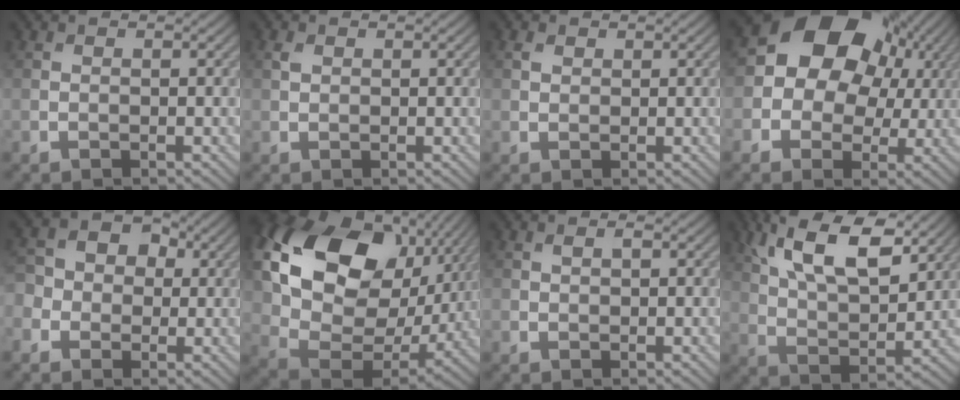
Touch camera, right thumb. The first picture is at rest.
{"total": 0.9, "force": [0.5, 0.5, 0.5], "torque": [-0.014, 0.004, 0.010]}
{"total": 1.1, "force": [0.7, 0.6, 0.5], "torque": [-0.013, 0.004, 0.014]}
{"total": 13.2, "force": [3.5, 10.4, 7.4], "torque": [-0.141, 0.019, 0.045]}
{"total": 6.1, "force": [-0.4, 5.5, 2.5], "torque": [-0.062, 0.010, -0.026]}
{"total": 21.8, "force": [8.7, 14.7, 13.6], "torque": [-0.307, 0.023, 0.178]}
{"total": 1.1, "force": [0.5, 0.6, 0.8], "torque": [-0.015, 0.002, 0.009]}
{"total": 12.8, "force": [7.0, 5.4, 9.3], "torque": [-0.183, 0.002, 0.121]}